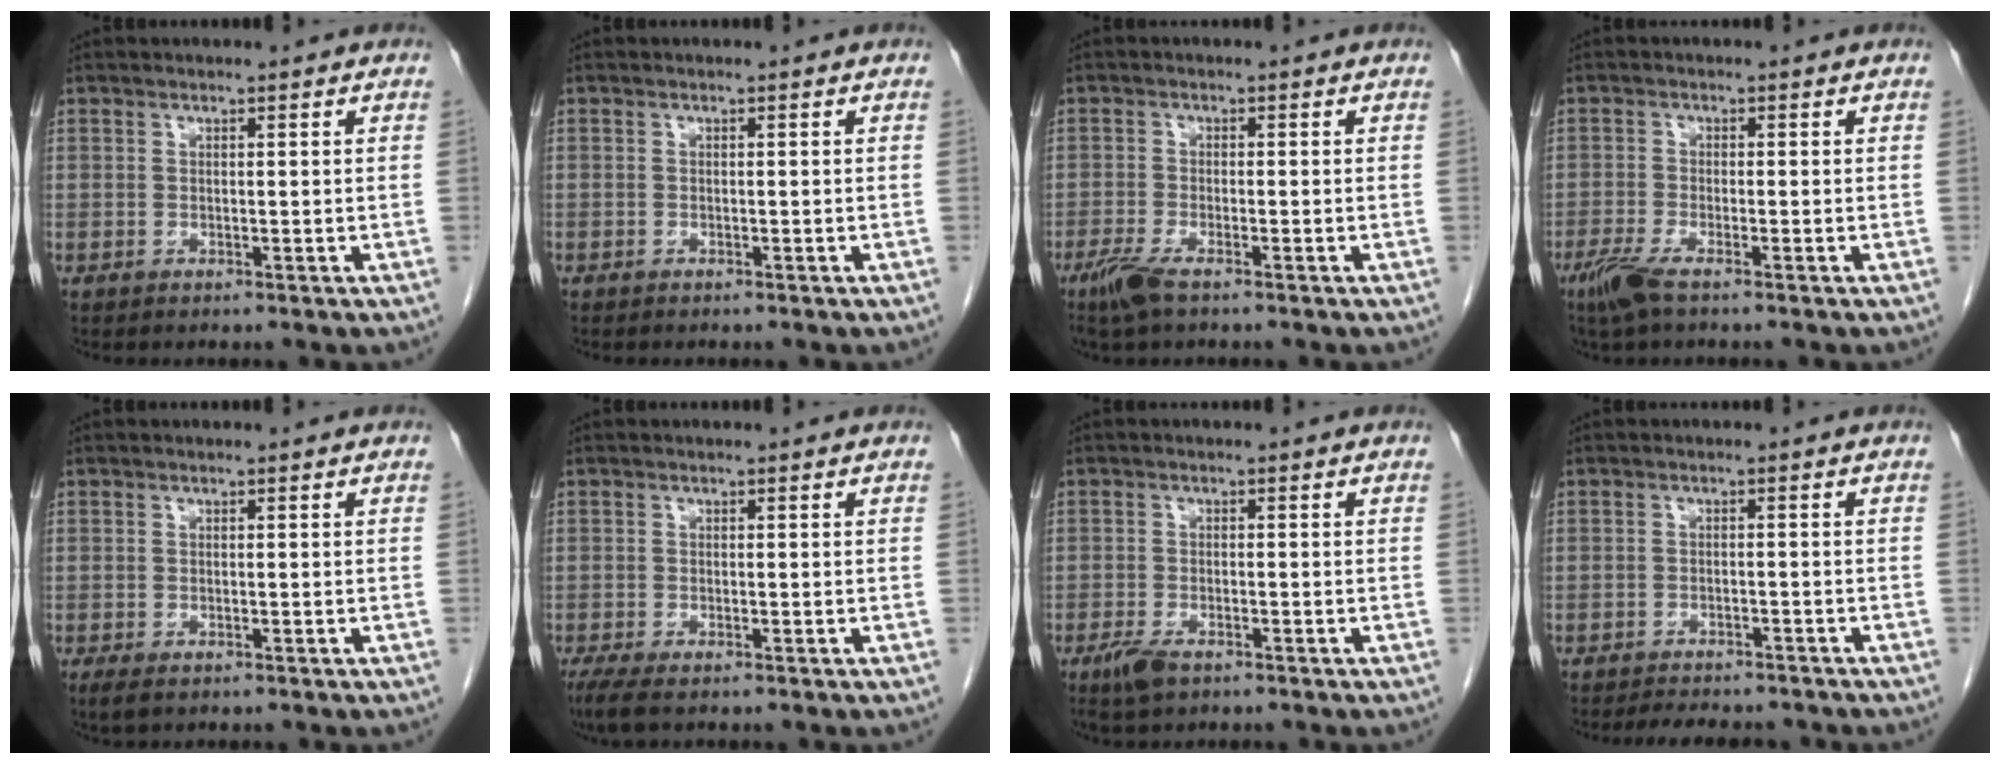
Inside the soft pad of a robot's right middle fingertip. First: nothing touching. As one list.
[{"total": 0.0}, {"total": 3.8, "force": [-2.7, 0.6, 2.6], "torque": [-0.060, -0.009, -0.053]}, {"total": 3.8, "force": [-2.6, 0.4, 2.7], "torque": [-0.062, -0.010, -0.055]}, {"total": 2.1, "force": [-1.4, 0.9, 1.3], "torque": [-0.024, -0.005, -0.017]}, {"total": 3.1, "force": [-2.2, 0.6, 2.1], "torque": [-0.042, -0.011, -0.037]}, {"total": 3.2, "force": [-2.2, 1.1, 2.1], "torque": [-0.048, -0.005, -0.036]}, {"total": 7.6, "force": [-6.9, 2.0, 2.5], "torque": [-0.039, -0.006, -0.087]}]